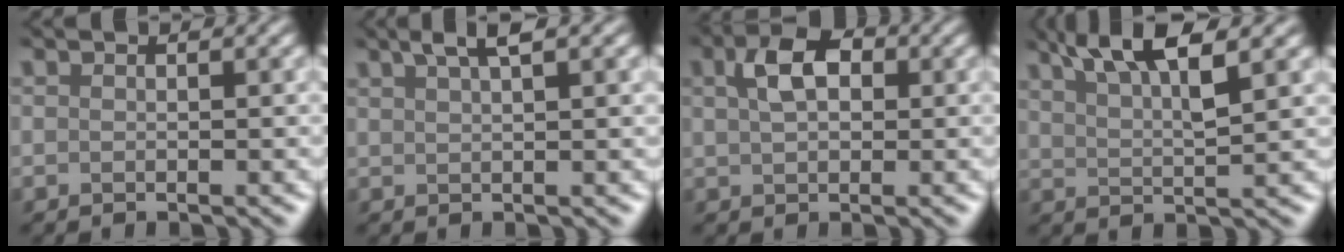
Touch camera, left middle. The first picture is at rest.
{"total": 1.4, "force": [1.0, -0.8, 0.4], "torque": [-0.022, 0.007, 0.037]}
{"total": 1.5, "force": [0.7, 0.7, 1.2], "torque": [-0.047, 0.009, 0.028]}
{"total": 4.2, "force": [3.2, -0.2, 2.8], "torque": [-0.066, 0.010, 0.077]}